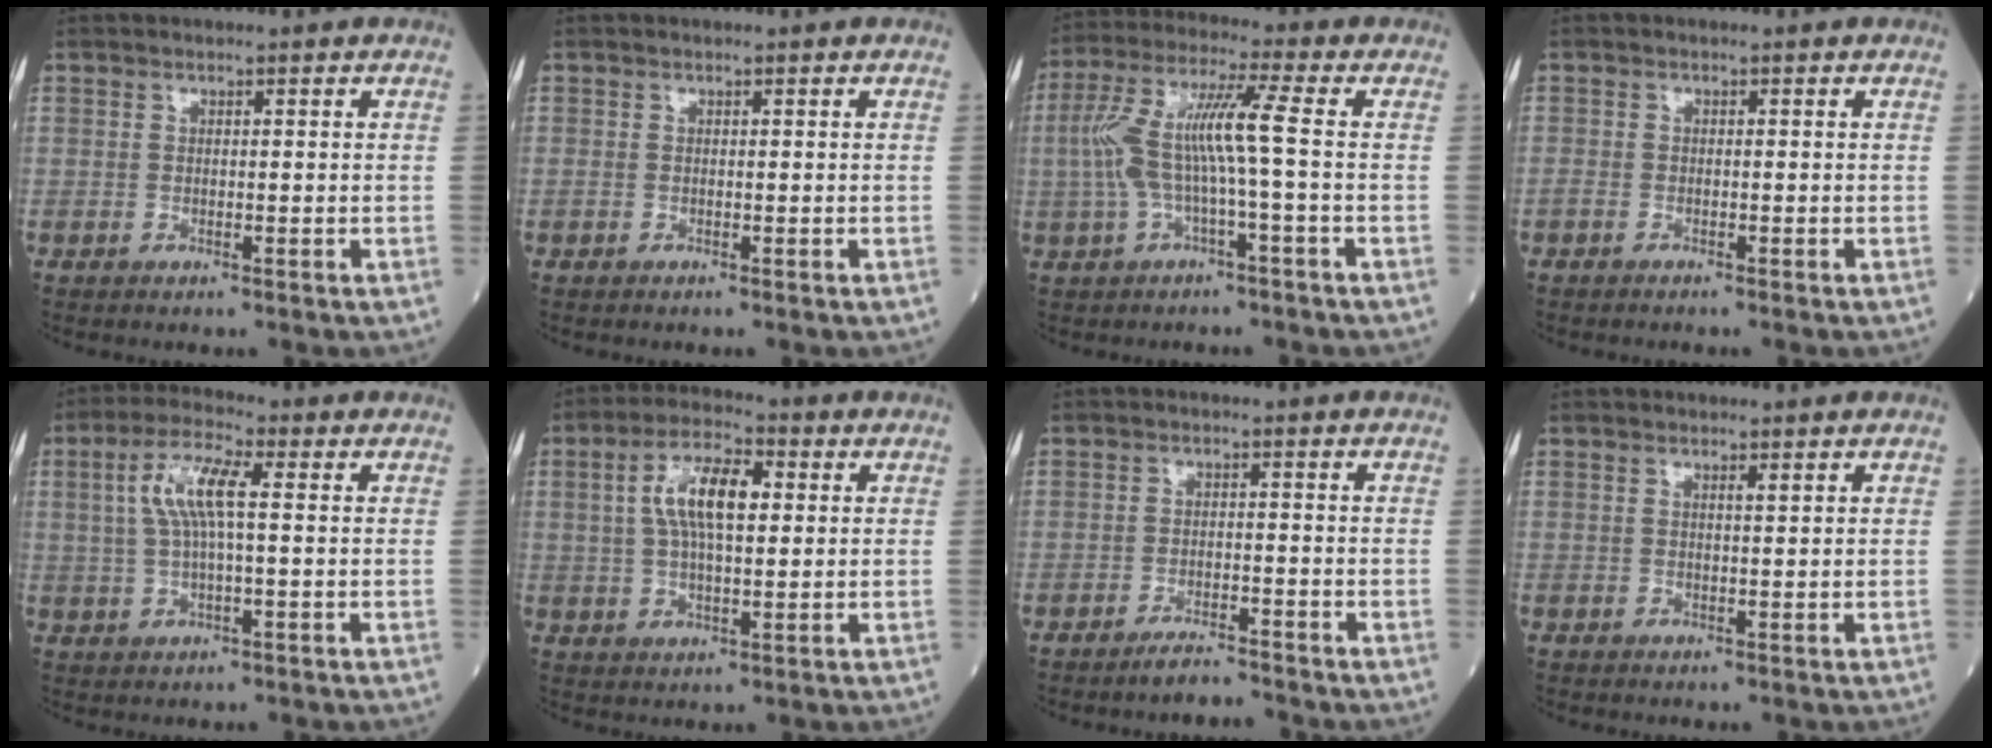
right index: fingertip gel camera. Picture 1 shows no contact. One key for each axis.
{"total": 0.0}
{"total": 9.2, "fx": -0.6, "fy": -0.1, "fz": 9.2, "tx": -0.195, "ty": 0.029, "tz": -0.015}
{"total": 1.5, "fx": -1.4, "fy": 0.2, "fz": 0.7, "tx": -0.017, "ty": -0.002, "tz": -0.024}
{"total": 7.4, "fx": 1.4, "fy": 1.5, "fz": 7.1, "tx": -0.152, "ty": 0.016, "tz": 0.026}
{"total": 9.3, "fx": 2.0, "fy": 3.2, "fz": 8.5, "tx": -0.166, "ty": 0.019, "tz": 0.033}
{"total": 2.7, "fx": -2.6, "fy": 0.1, "fz": 0.6, "tx": -0.014, "ty": -0.007, "tz": -0.046}
{"total": 0.7, "fx": 0.5, "fy": 0.0, "fz": 0.5, "tx": -0.011, "ty": 0.000, "tz": 0.007}